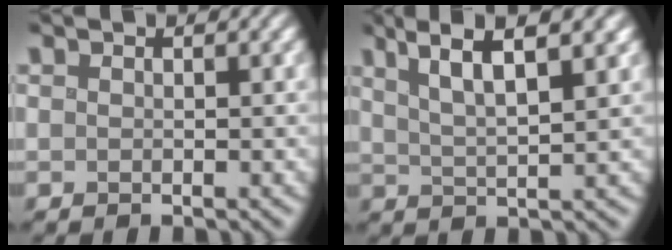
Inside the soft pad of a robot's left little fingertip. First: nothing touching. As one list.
[{"total": 5.8, "force": [3.5, 1.0, 4.5], "torque": [-0.071, 0.011, 0.060]}]